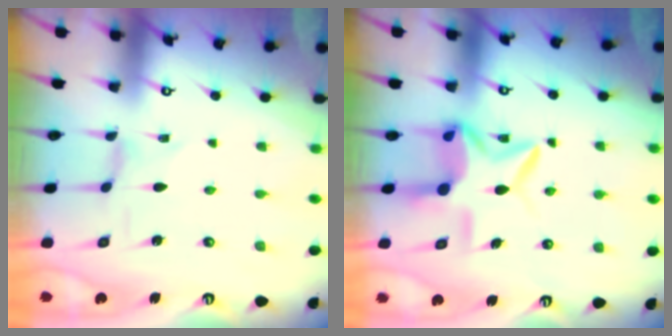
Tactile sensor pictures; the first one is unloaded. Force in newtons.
{"total": 10.5, "press": 10.4, "slide": 1.6}